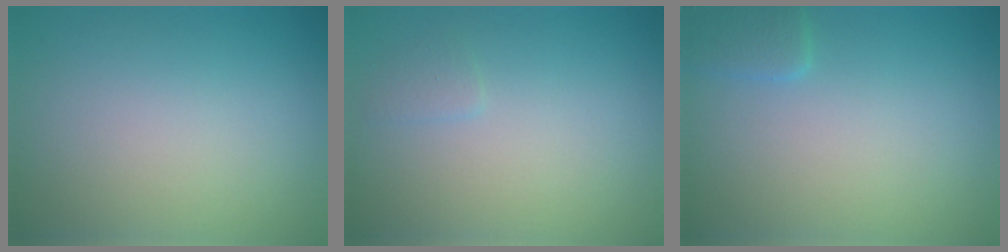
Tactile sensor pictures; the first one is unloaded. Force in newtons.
{"total": 0.7, "press": 0.7, "slide": 0.1}
{"total": 1.4, "press": 1.4, "slide": 0.1}